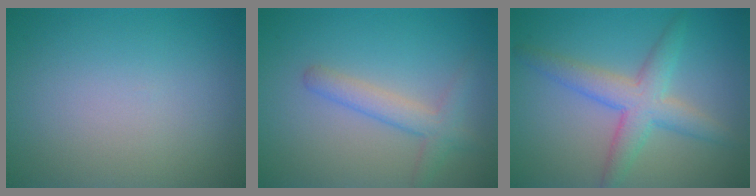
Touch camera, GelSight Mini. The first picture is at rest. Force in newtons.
{"total": 2.8, "press": 2.8, "slide": 0.1}
{"total": 4.4, "press": 4.4, "slide": 0.1}